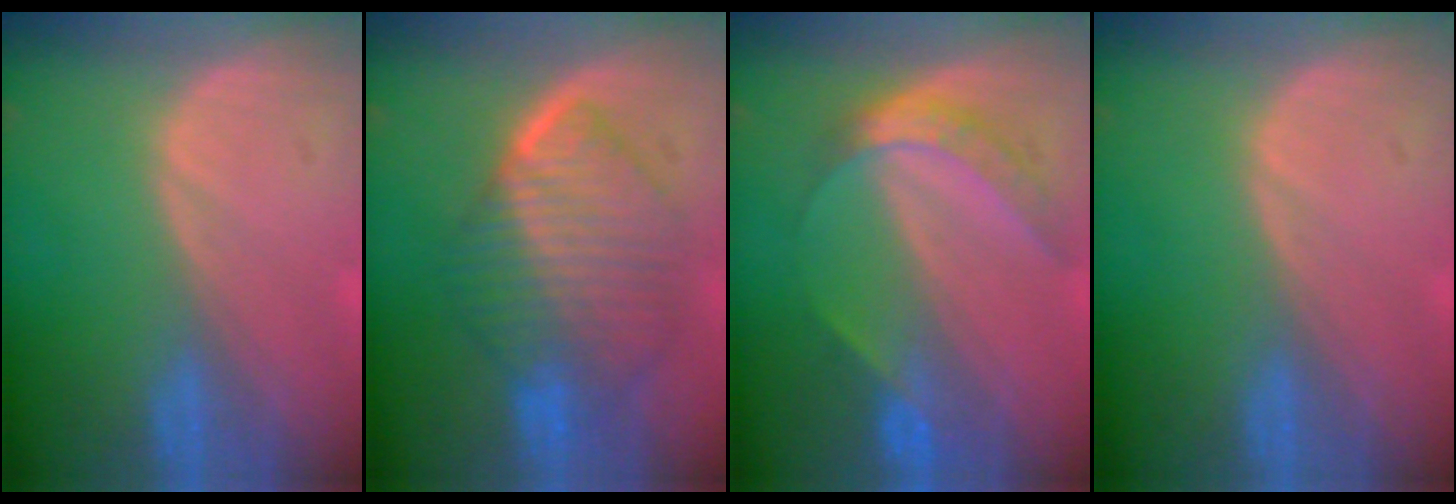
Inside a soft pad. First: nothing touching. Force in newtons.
{"total": 9.5, "press": 9.5, "slide": 0.7}
{"total": 6.1, "press": 5.2, "slide": 3.1}
{"total": 0.0}